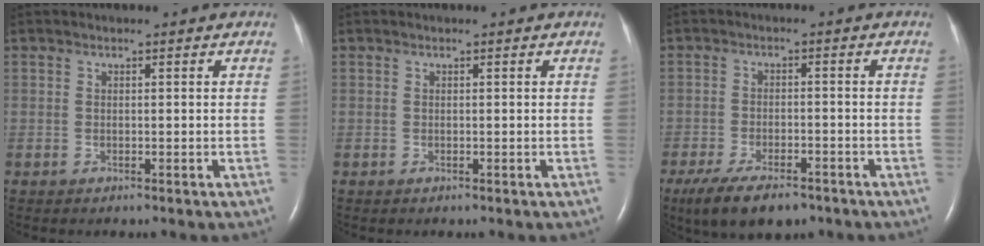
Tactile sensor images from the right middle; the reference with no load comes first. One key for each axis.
{"total": 0.0}
{"total": 9.2, "fx": -6.7, "fy": 3.3, "fz": 5.5, "tx": -0.095, "ty": -0.010, "tz": -0.107}